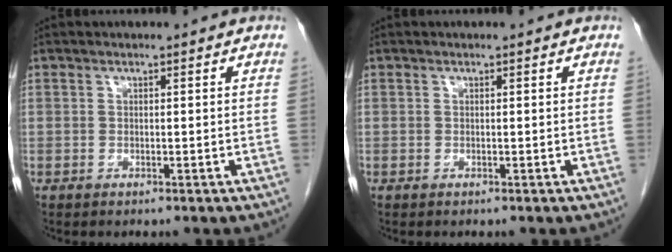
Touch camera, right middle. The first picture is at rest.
{"total": 0.0}